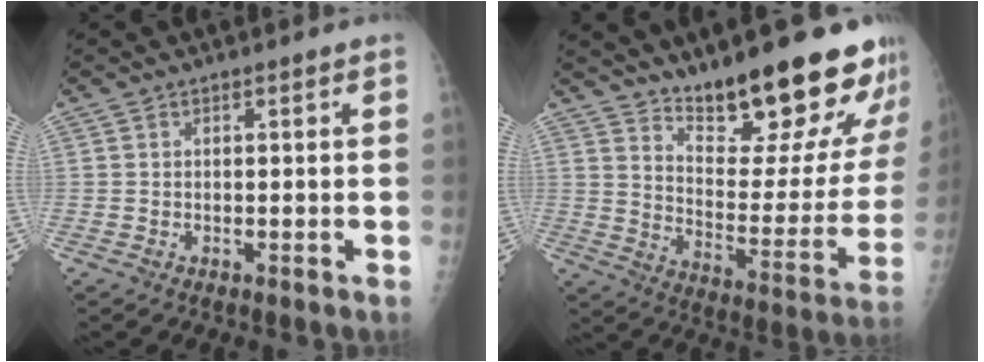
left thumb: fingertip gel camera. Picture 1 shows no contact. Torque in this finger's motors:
{"motor_torque": [0.31, 0.60, 0.55, -1.35, 0.07]}